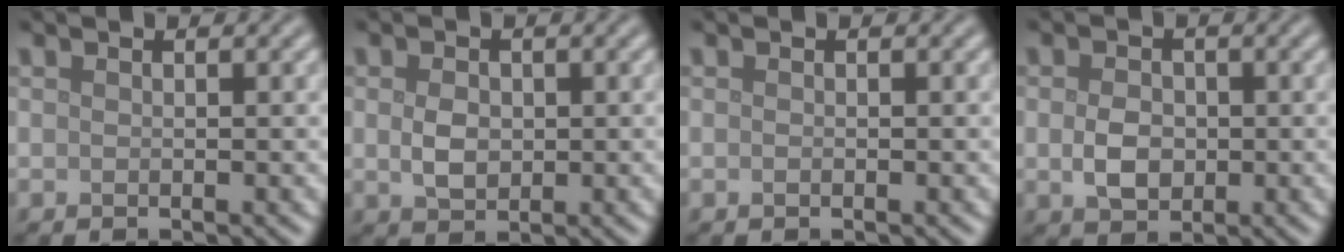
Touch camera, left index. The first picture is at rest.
{"total": 2.4, "force": [0.1, 1.8, 1.7], "torque": [-0.034, 0.000, 0.002]}
{"total": 0.0}
{"total": 3.0, "force": [-0.2, 2.2, 2.0], "torque": [-0.040, -0.002, -0.007]}